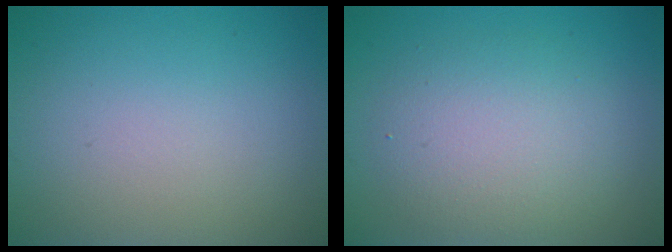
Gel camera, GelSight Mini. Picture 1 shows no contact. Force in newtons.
{"total": 4.5, "press": 4.4, "slide": 0.4}